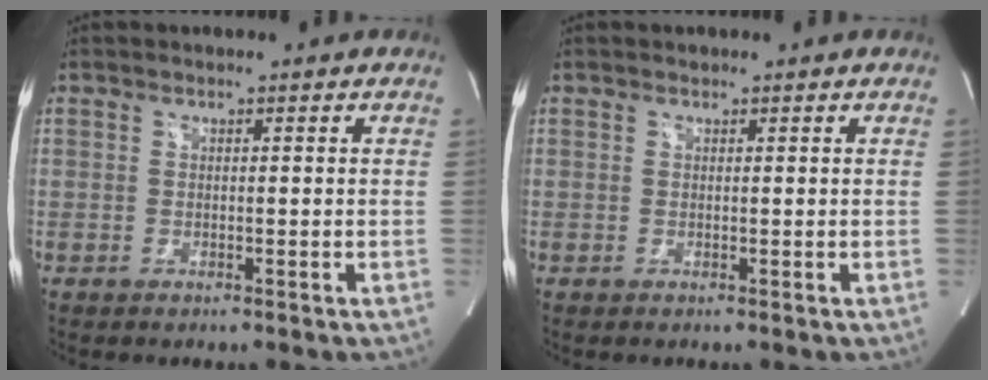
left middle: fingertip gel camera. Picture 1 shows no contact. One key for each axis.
{"total": 0.0}